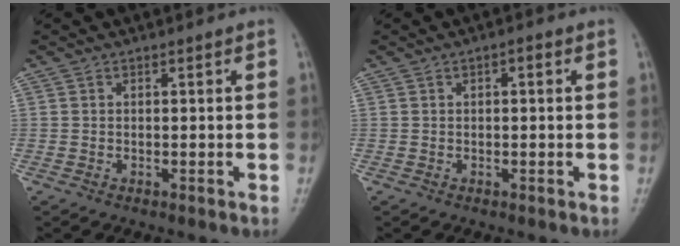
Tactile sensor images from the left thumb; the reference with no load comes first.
{"total": 1.5, "force": [0.4, 0.7, 1.2], "torque": [-0.012, 0.004, 0.002]}